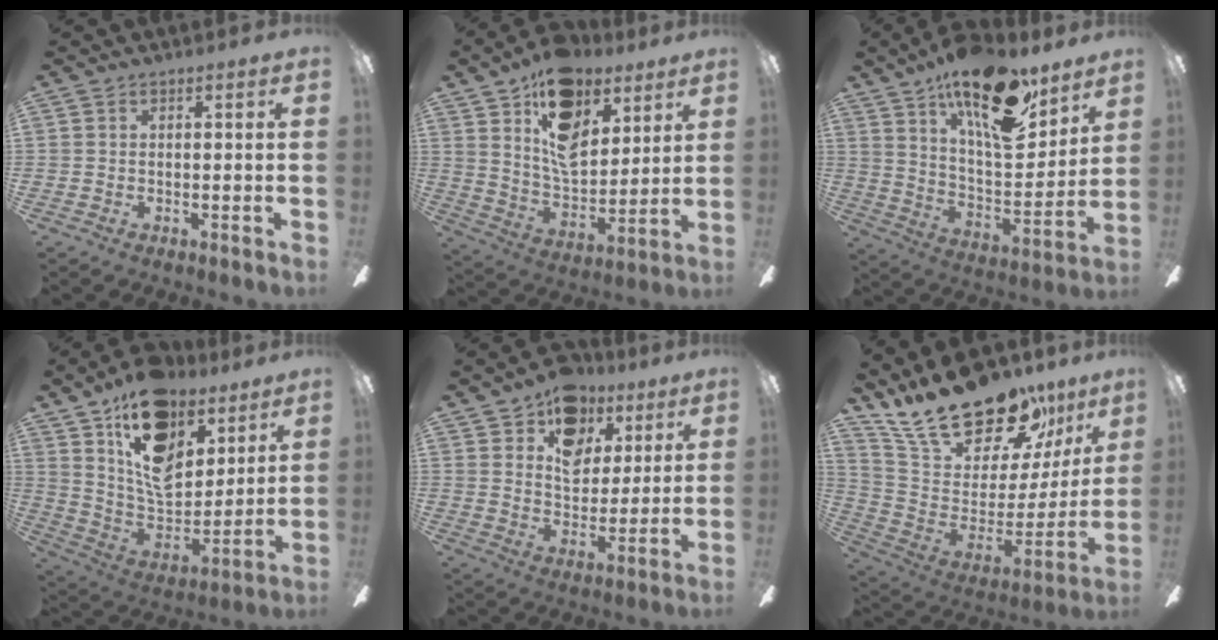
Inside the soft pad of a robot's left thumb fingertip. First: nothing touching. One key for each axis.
{"total": 17.9, "fx": 10.7, "fy": 10.2, "fz": 10.1, "tx": -0.162, "ty": -0.054, "tz": 0.193}
{"total": 21.6, "fx": 14.3, "fy": 7.9, "fz": 14.1, "tx": -0.227, "ty": -0.087, "tz": 0.241}
{"total": 19.7, "fx": 12.2, "fy": 11.4, "fz": 10.4, "tx": -0.169, "ty": -0.077, "tz": 0.221}
{"total": 14.0, "fx": 7.9, "fy": 9.9, "fz": 5.9, "tx": -0.080, "ty": -0.038, "tz": 0.147}
{"total": 24.9, "fx": 20.8, "fy": 8.8, "fz": 10.3, "tx": -0.182, "ty": -0.152, "tz": 0.374}